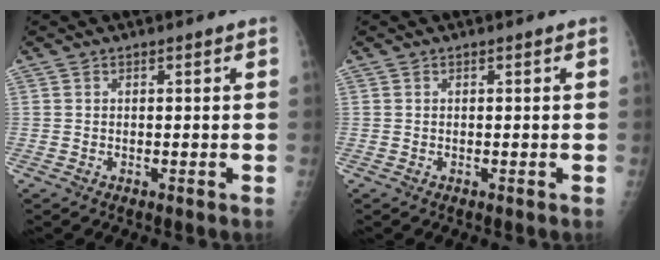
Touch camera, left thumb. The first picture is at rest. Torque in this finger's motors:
{"motor_torque": [0.10, -0.08, 0.02, -0.04, 0.00]}